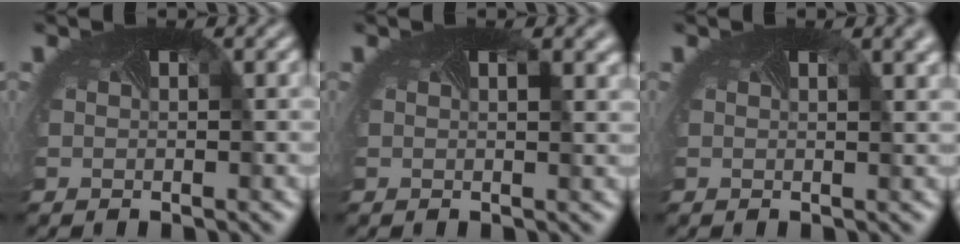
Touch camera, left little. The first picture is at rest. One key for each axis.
{"total": 0.7, "fx": 0.4, "fy": 0.0, "fz": 0.6, "tx": -0.007, "ty": -0.006, "tz": 0.006}
{"total": 3.1, "fx": 1.5, "fy": 1.3, "fz": 2.4, "tx": -0.014, "ty": 0.008, "tz": 0.000}